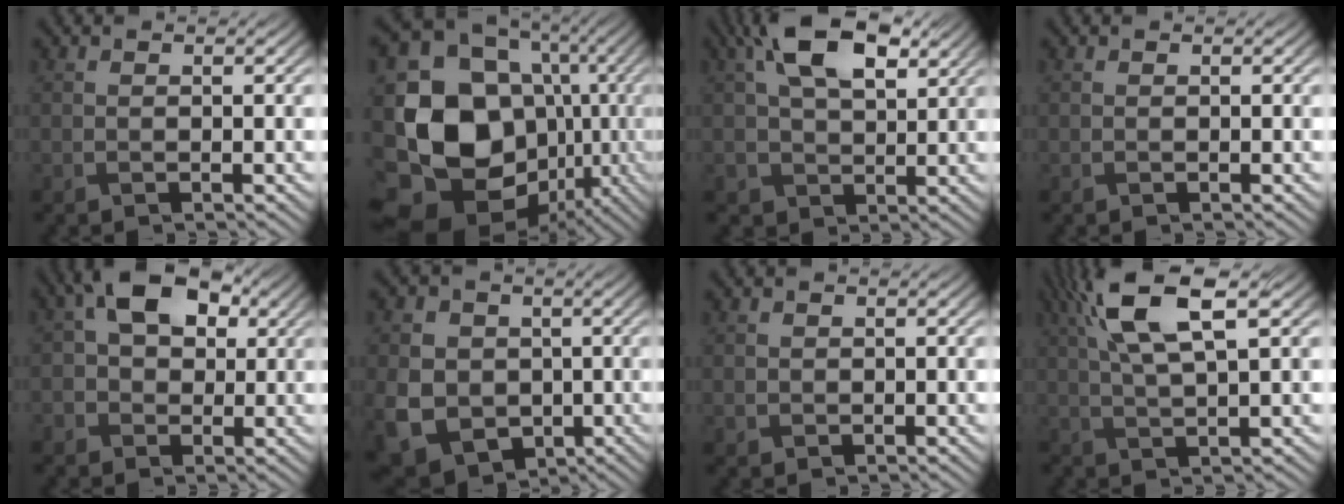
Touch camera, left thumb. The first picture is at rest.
{"total": 21.4, "force": [-4.9, 17.9, 10.7], "torque": [-0.232, -0.046, -0.073]}
{"total": 10.3, "force": [4.2, 6.1, 7.2], "torque": [-0.153, 0.007, 0.082]}
{"total": 0.0}
{"total": 7.9, "force": [1.6, 5.9, 5.0], "torque": [-0.104, 0.013, 0.021]}
{"total": 10.4, "force": [-1.5, 8.9, 5.3], "torque": [-0.142, -0.033, -0.032]}
{"total": 0.9, "force": [0.0, 0.9, 0.0], "torque": [-0.002, -0.005, -0.003]}
{"total": 10.0, "force": [4.4, 2.8, 8.5], "torque": [-0.181, 0.021, 0.079]}